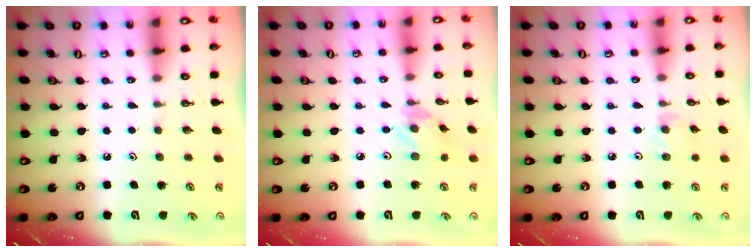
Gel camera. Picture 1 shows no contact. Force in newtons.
{"total": 2.1, "press": 2.1, "slide": 0.1}
{"total": 2.3, "press": 2.3, "slide": 0.4}